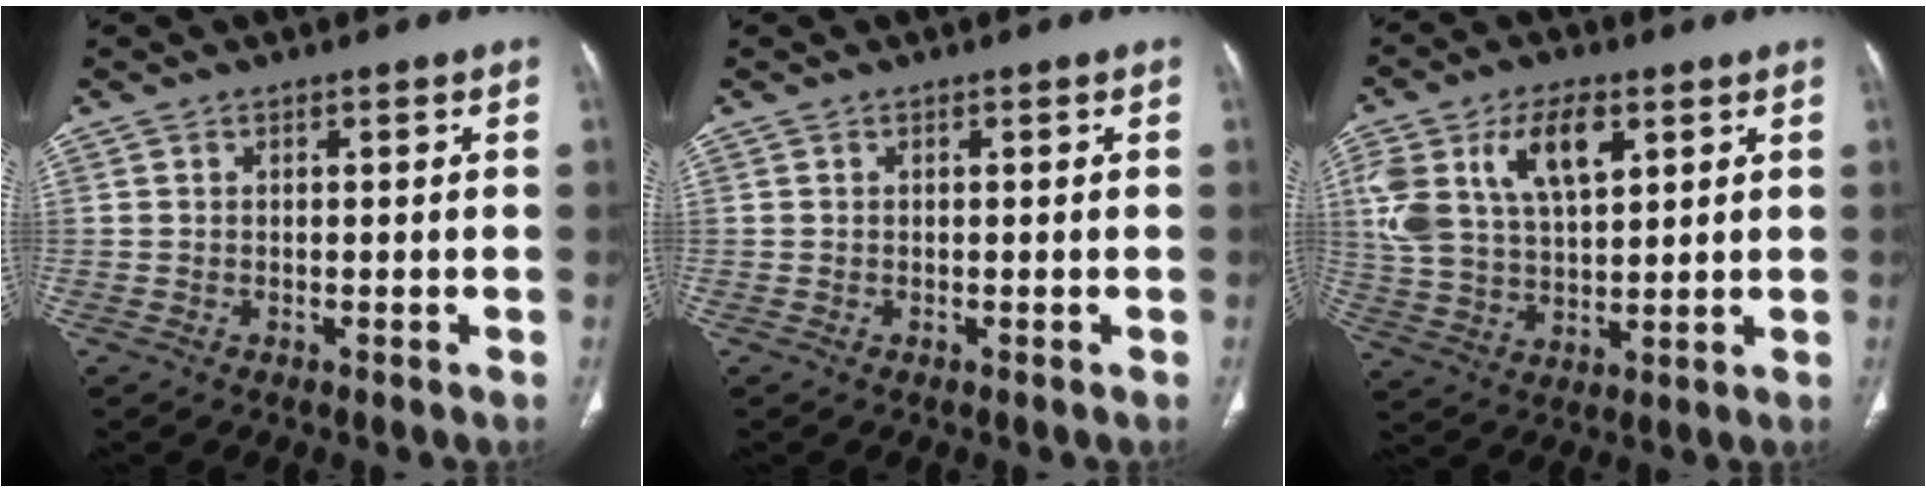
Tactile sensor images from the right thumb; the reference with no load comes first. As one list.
[{"total": 0.0}, {"total": 15.3, "force": [6.2, 8.1, 11.4], "torque": [-0.211, -0.004, 0.123]}]